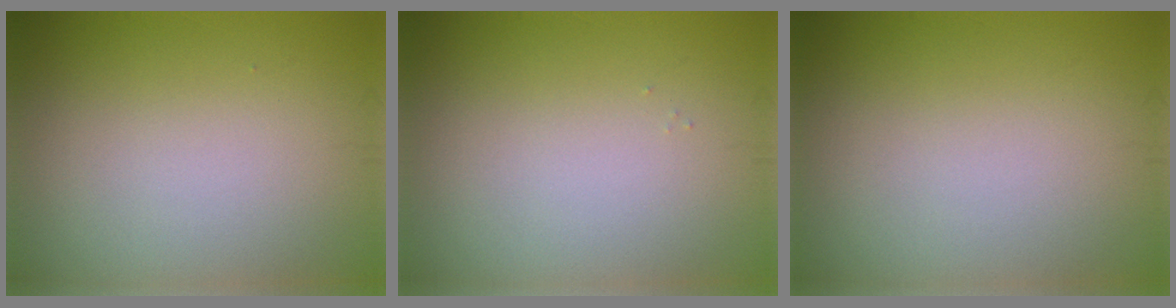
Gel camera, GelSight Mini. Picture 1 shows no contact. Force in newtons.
{"total": 0.0}
{"total": 0.0}